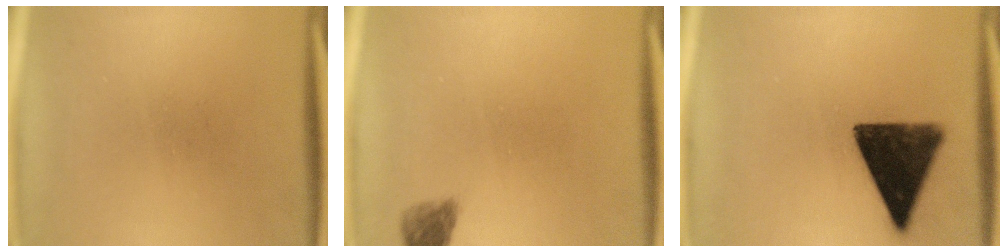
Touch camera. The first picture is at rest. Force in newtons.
{"total": 2.4}
{"total": 13.9}